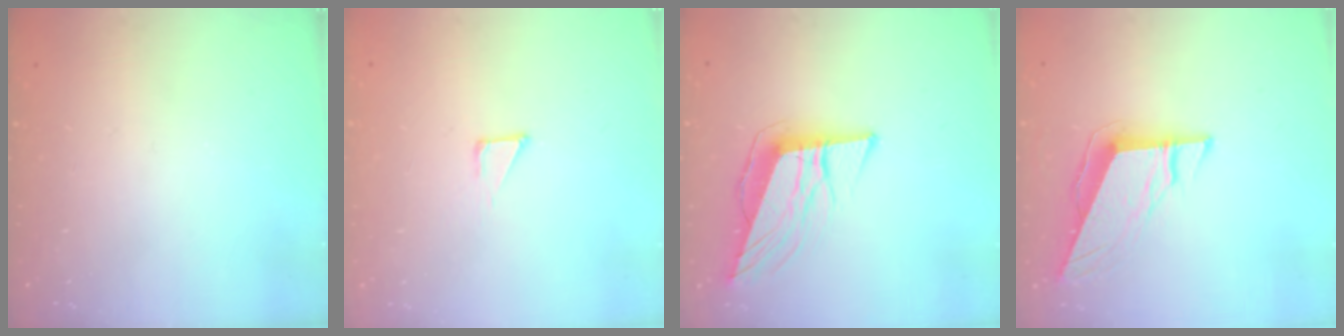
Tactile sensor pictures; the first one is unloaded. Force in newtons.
{"total": 2.7, "press": 2.7, "slide": 0.3}
{"total": 11.2, "press": 10.6, "slide": 3.7}
{"total": 9.1, "press": 9.1, "slide": 0.3}